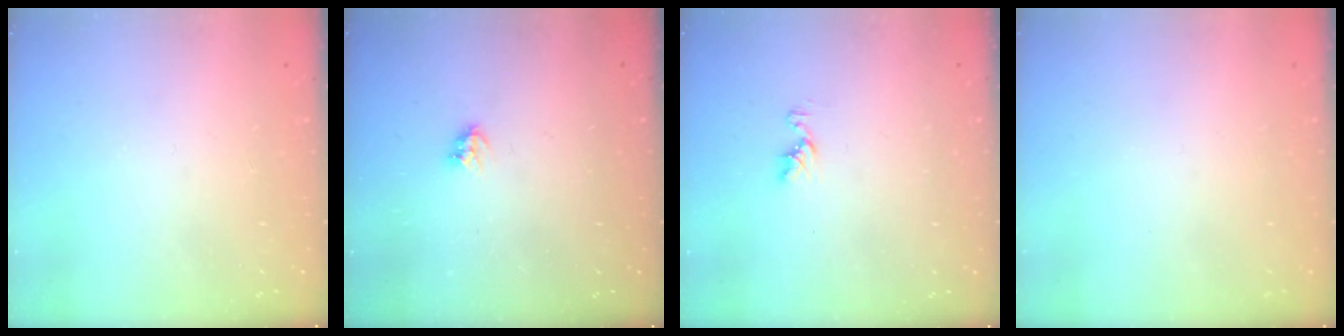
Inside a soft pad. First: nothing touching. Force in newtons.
{"total": 3.6, "press": 3.6, "slide": 0.5}
{"total": 5.1, "press": 5.1, "slide": 0.6}
{"total": 0.0}